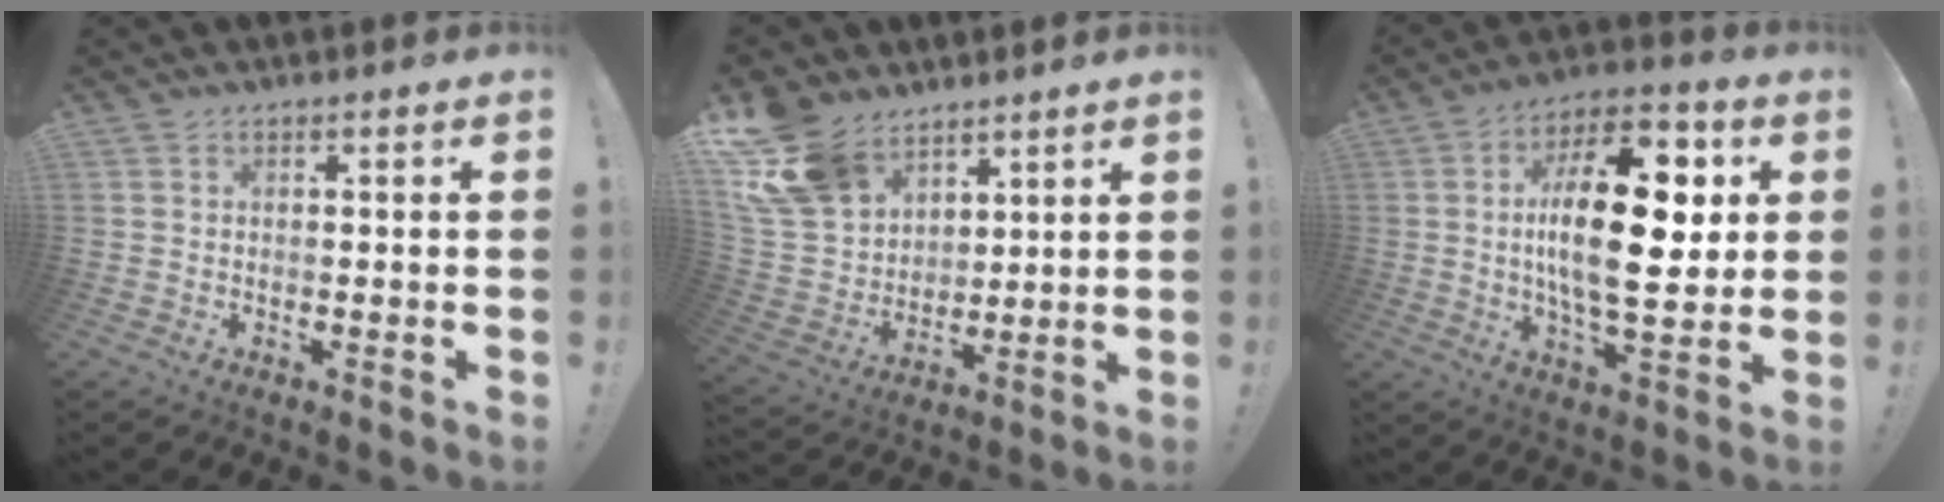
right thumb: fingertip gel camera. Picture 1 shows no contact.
{"total": 16.6, "force": [10.8, 10.7, 6.8], "torque": [-0.140, -0.065, 0.212]}
{"total": 22.7, "force": [2.4, 9.6, 20.4], "torque": [-0.335, -0.006, 0.029]}